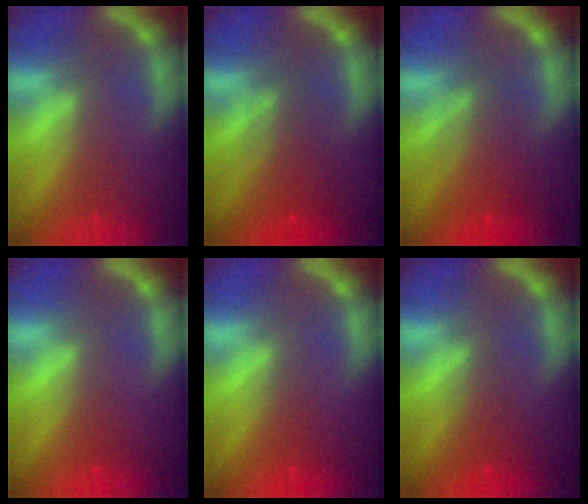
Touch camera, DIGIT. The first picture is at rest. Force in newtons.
{"total": 4.1}
{"total": 5.1}
{"total": 1.0}
{"total": 1.5}
{"total": 1.9}